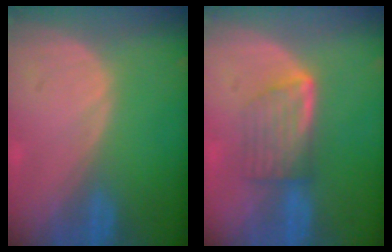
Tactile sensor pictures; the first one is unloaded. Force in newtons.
{"total": 5.8, "press": 5.4, "slide": 2.0}